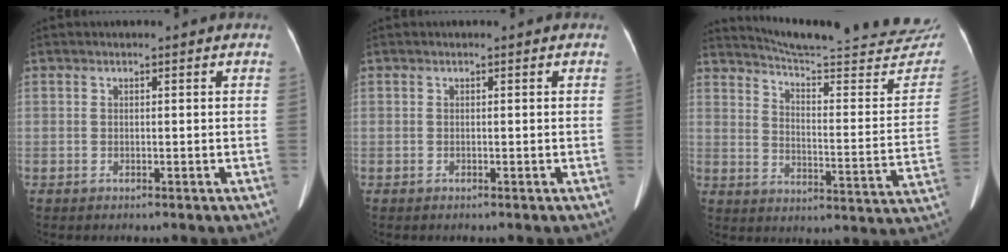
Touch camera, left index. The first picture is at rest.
{"total": 0.0}
{"total": 27.4, "force": [25.7, 1.8, 9.3], "torque": [-0.133, -0.110, 0.317]}